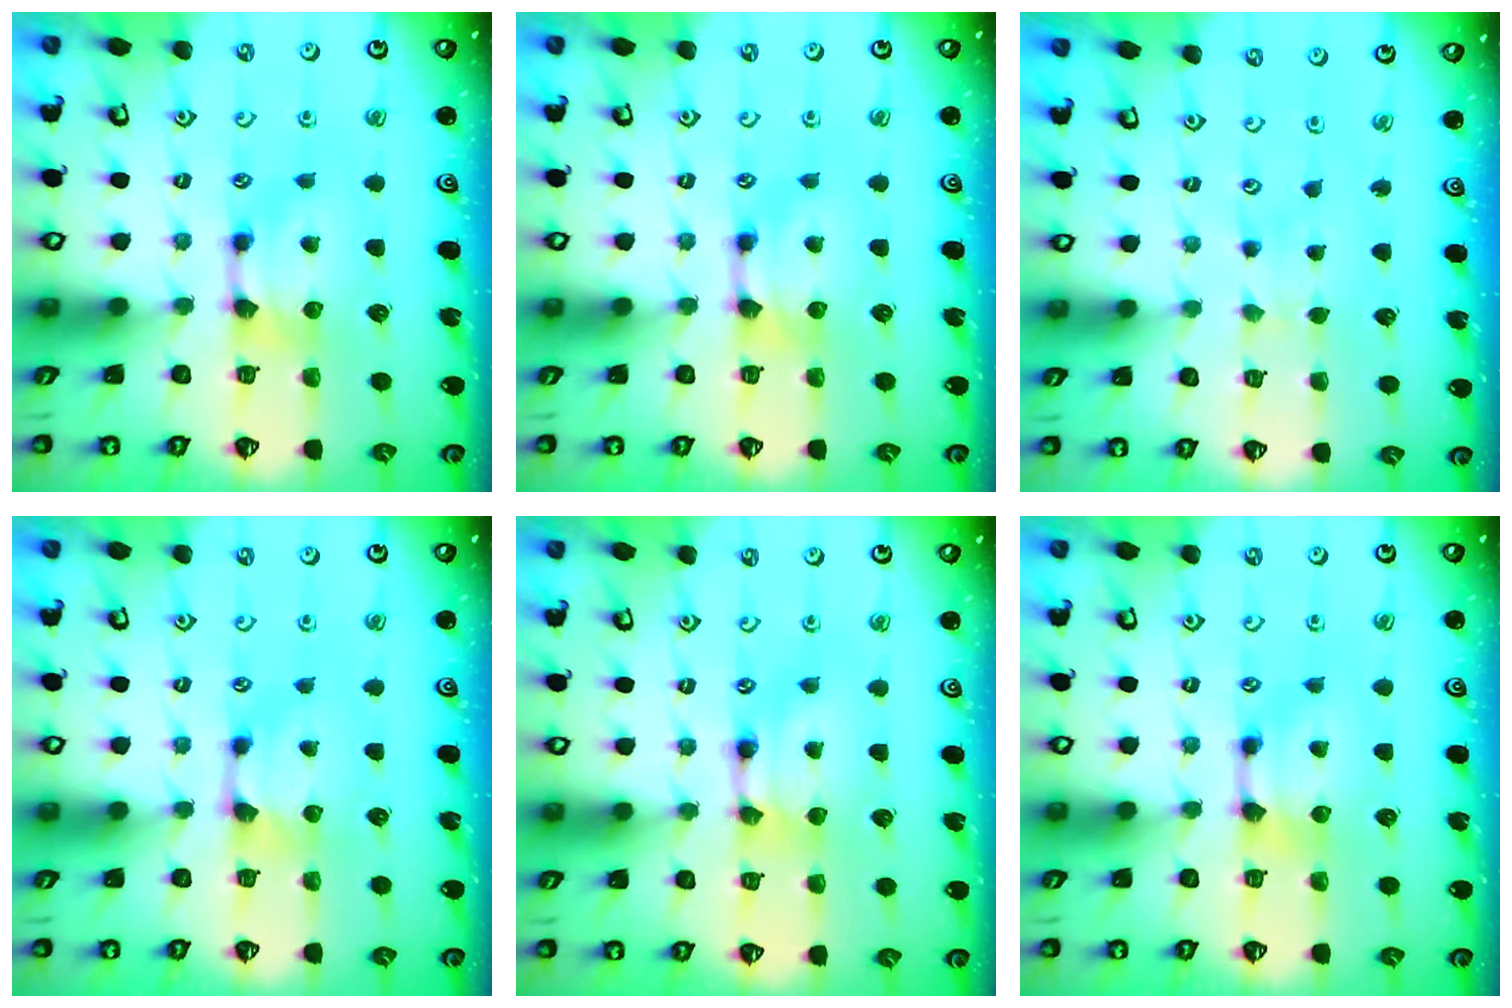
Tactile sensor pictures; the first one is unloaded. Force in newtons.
{"total": 0.0}
{"total": 2.4, "press": 2.4, "slide": 0.1}
{"total": 1.1, "press": 0.4, "slide": 1.0}
{"total": 1.8, "press": 1.8, "slide": 0.1}
{"total": 0.6, "press": 0.1, "slide": 0.6}